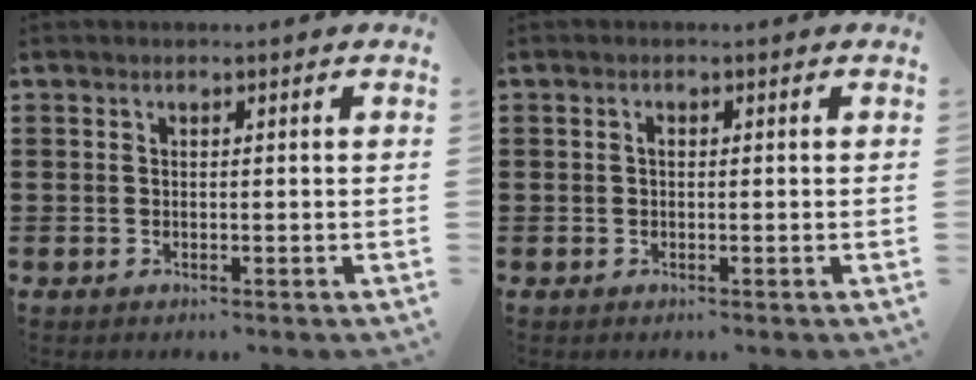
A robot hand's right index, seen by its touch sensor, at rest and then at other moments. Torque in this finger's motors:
{"motor_torque": [0.38, -0.30, 0.06, 0.04]}